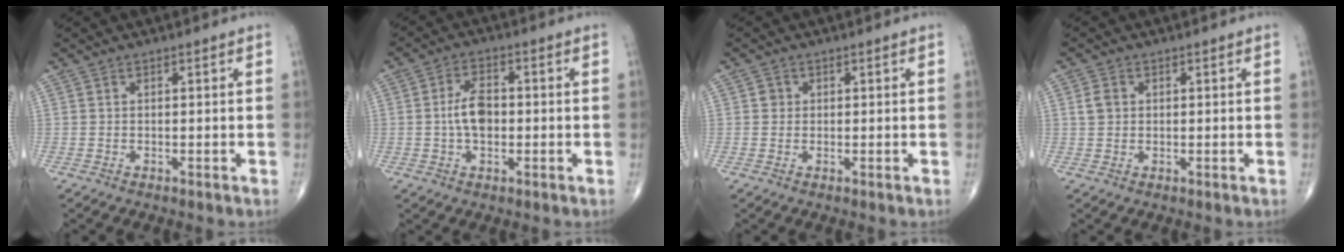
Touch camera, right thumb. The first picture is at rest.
{"total": 6.3, "force": [-0.4, 3.8, 5.0], "torque": [-0.086, 0.013, -0.012]}
{"total": 1.4, "force": [0.2, 1.4, 0.3], "torque": [0.002, 0.002, 0.002]}
{"total": 2.5, "force": [0.5, 2.1, 1.4], "torque": [-0.021, 0.004, 0.011]}